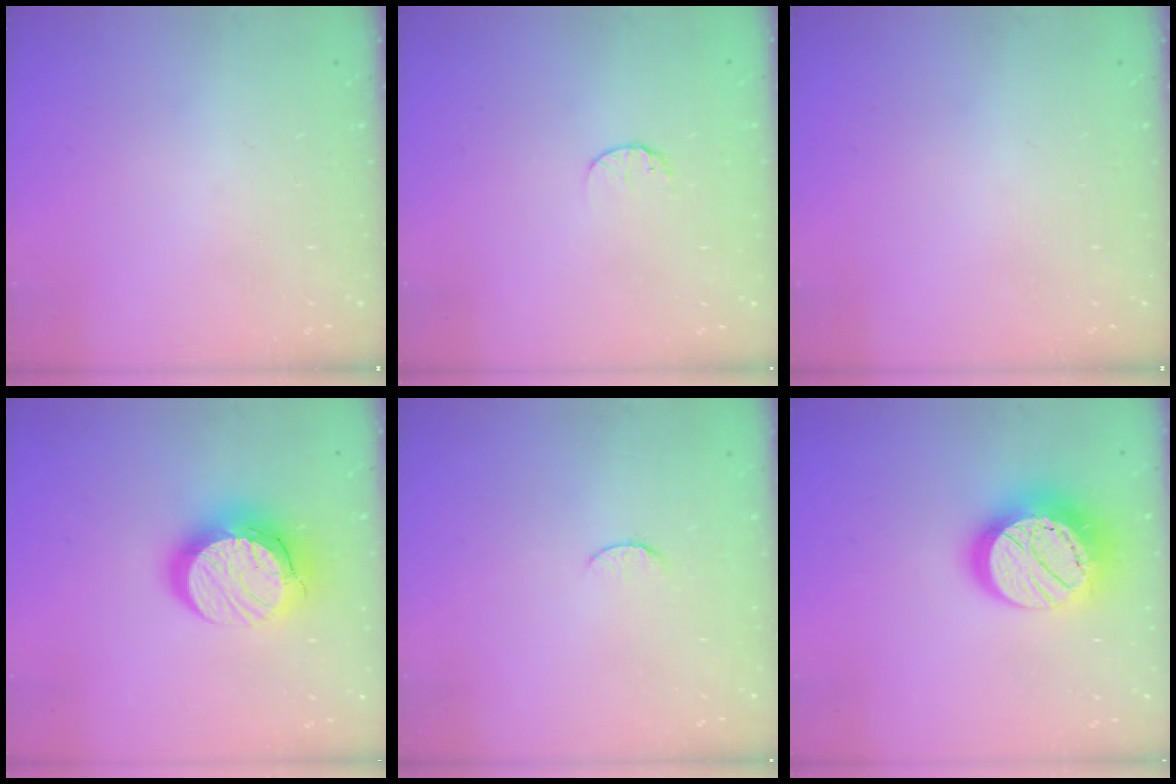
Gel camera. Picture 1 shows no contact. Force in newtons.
{"total": 5.6, "press": 5.6, "slide": 0.6}
{"total": 0.0}
{"total": 15.8, "press": 15.8, "slide": 1.1}
{"total": 4.3, "press": 4.3, "slide": 0.4}
{"total": 19.5, "press": 19.4, "slide": 1.4}